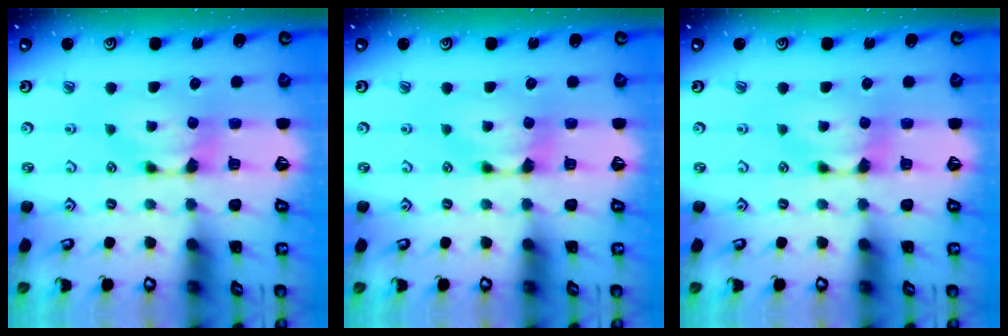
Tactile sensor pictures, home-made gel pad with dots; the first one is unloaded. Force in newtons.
{"total": 0.0}
{"total": 0.0}